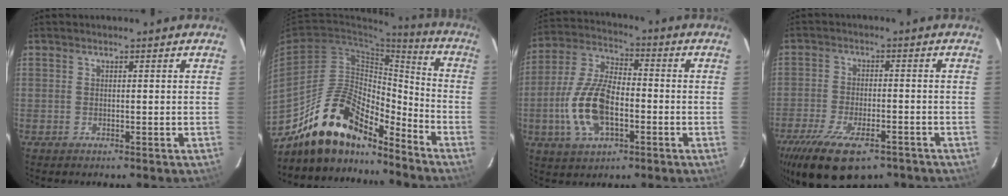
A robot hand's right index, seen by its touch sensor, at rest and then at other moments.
{"total": 17.3, "force": [-14.2, 6.0, 7.7], "torque": [-0.146, 0.030, -0.249]}
{"total": 14.4, "force": [-3.8, 7.1, 12.0], "torque": [-0.258, 0.006, -0.070]}
{"total": 16.6, "force": [-11.1, 6.6, 10.4], "torque": [-0.219, -0.042, -0.179]}